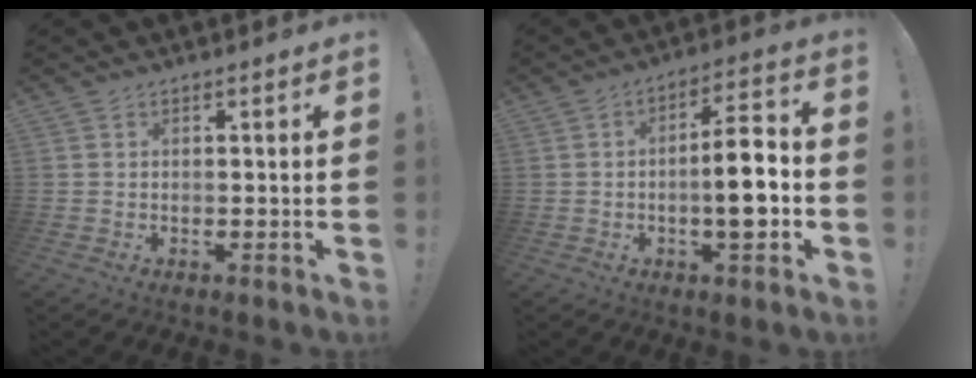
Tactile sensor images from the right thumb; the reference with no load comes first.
{"total": 11.3, "force": [-2.5, 4.3, 10.2], "torque": [-0.158, 0.015, -0.045]}